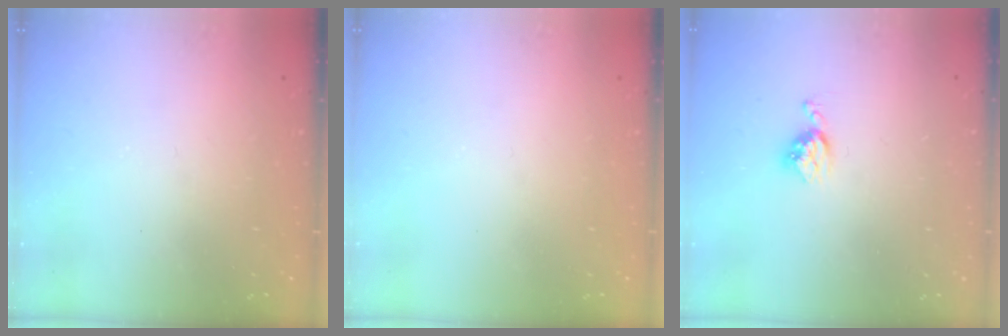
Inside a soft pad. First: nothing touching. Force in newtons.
{"total": 0.0}
{"total": 4.2, "press": 4.2, "slide": 0.5}